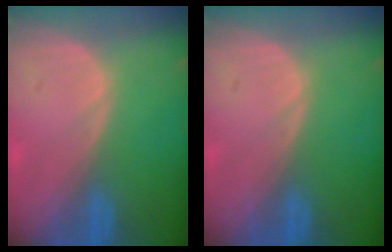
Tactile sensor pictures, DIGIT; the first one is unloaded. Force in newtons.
{"total": 0.0}